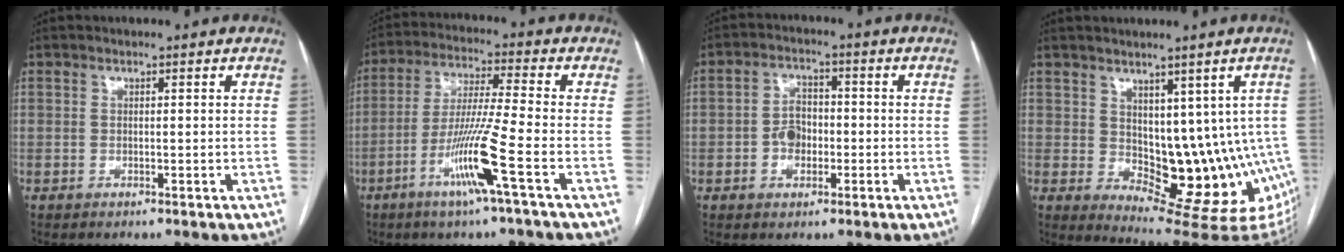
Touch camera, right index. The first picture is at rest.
{"total": 11.1, "force": [-4.8, -1.5, 9.9], "torque": [-0.192, -0.015, -0.096]}
{"total": 4.9, "force": [-1.2, 3.5, 3.3], "torque": [-0.062, 0.013, -0.020]}
{"total": 13.1, "force": [0.1, 7.8, 10.5], "torque": [-0.114, 0.002, 0.020]}